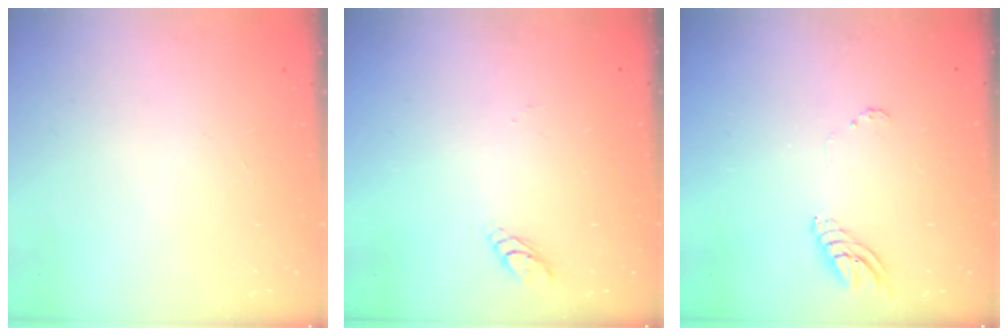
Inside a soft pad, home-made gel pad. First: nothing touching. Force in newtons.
{"total": 4.0, "press": 4.0, "slide": 0.3}
{"total": 5.9, "press": 5.9, "slide": 0.4}